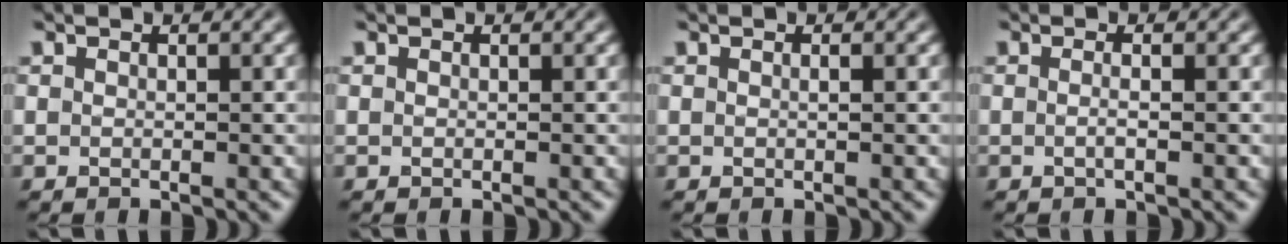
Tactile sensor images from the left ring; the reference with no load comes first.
{"total": 0.0}
{"total": 0.6, "force": [0.0, 0.1, 0.5], "torque": [-0.008, 0.003, 0.001]}
{"total": 1.5, "force": [0.0, 0.5, 1.4], "torque": [-0.013, -0.011, -0.011]}